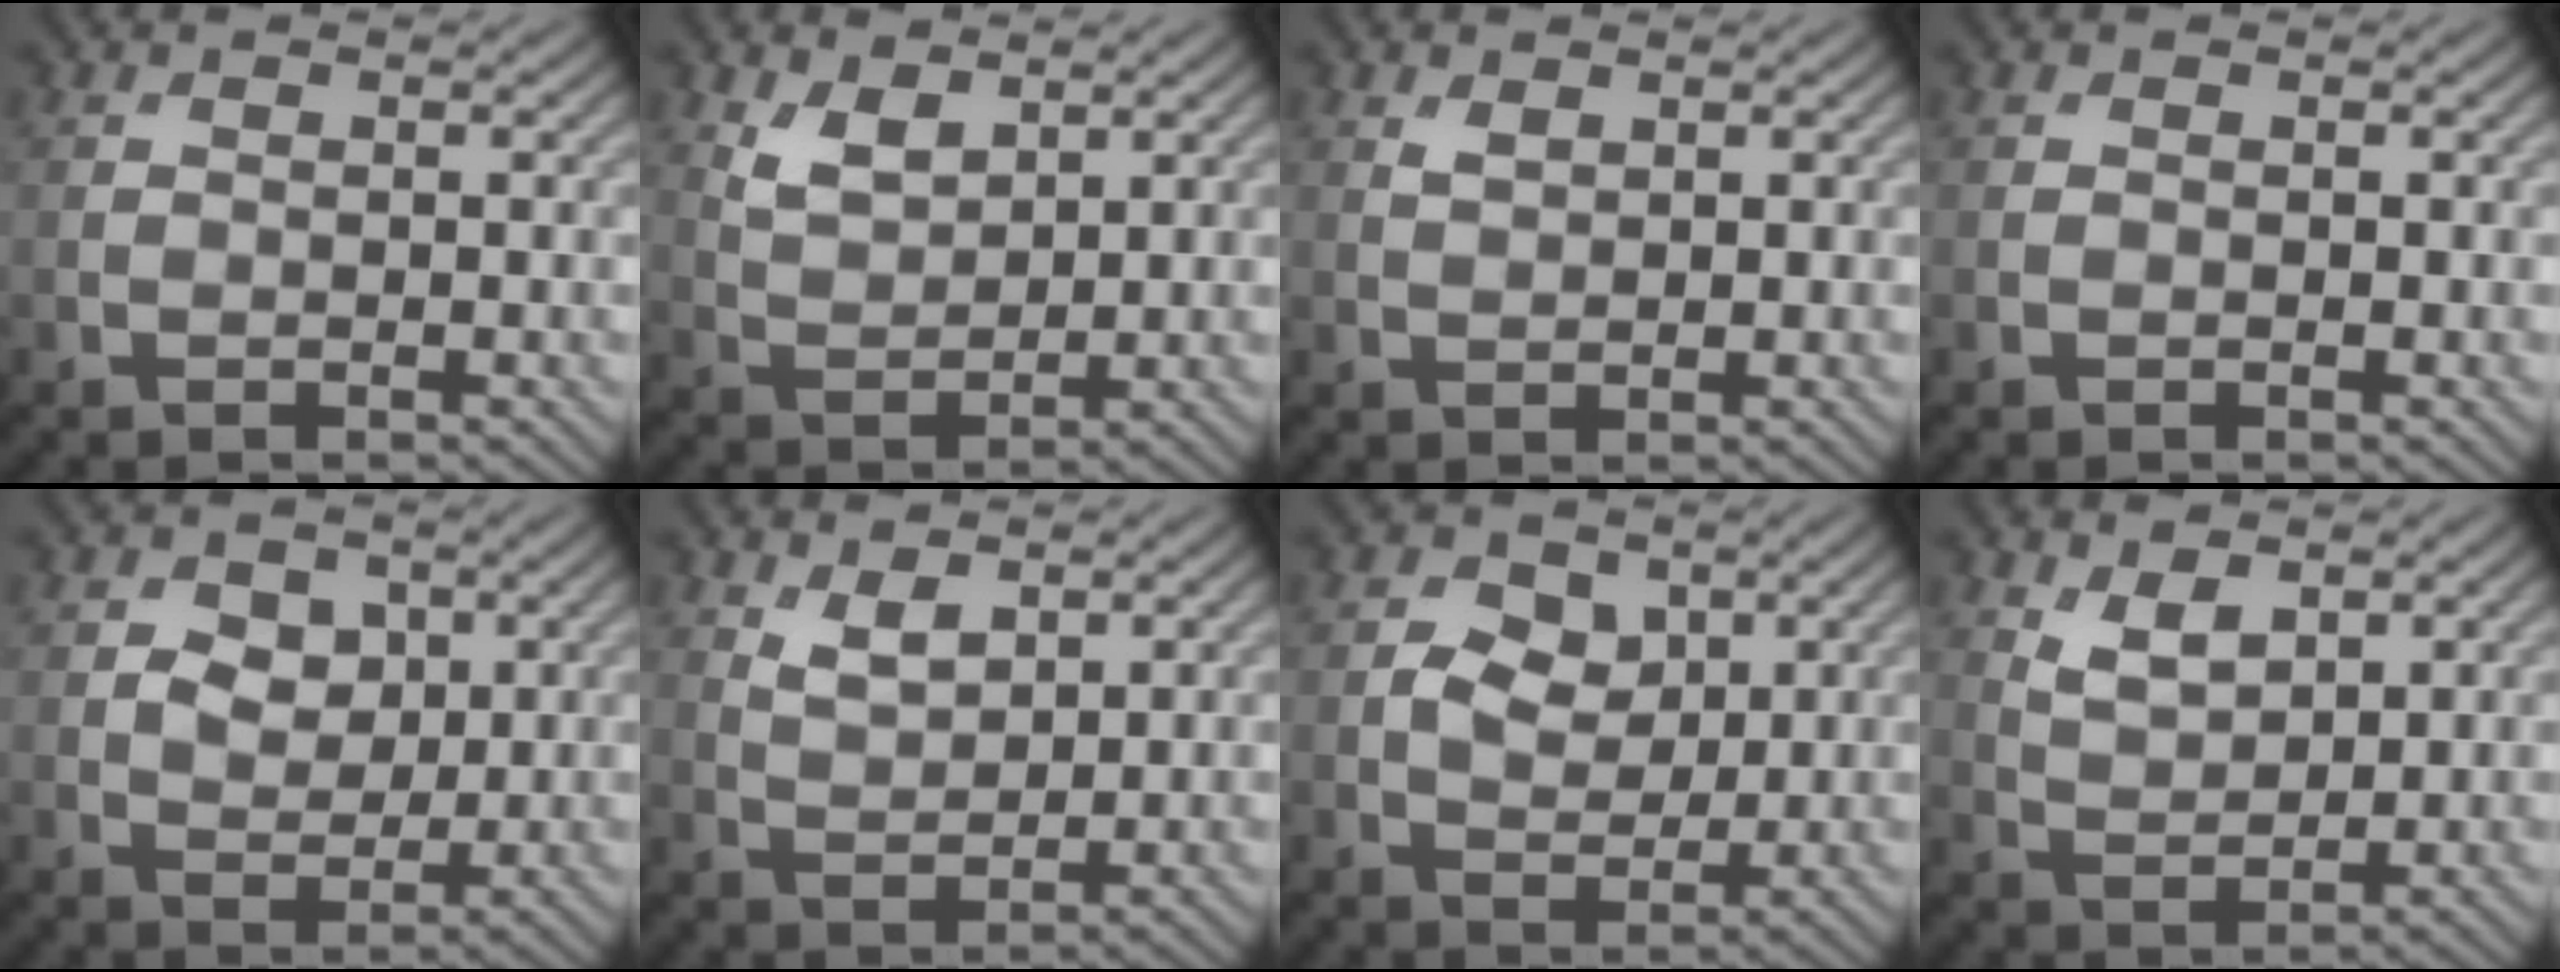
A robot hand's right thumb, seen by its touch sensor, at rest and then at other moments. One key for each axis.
{"total": 3.8, "fx": 2.4, "fy": 1.9, "fz": 2.3, "tx": -0.054, "ty": -0.009, "tz": 0.053}
{"total": 1.2, "fx": 0.8, "fy": 0.6, "fz": 0.7, "tx": -0.019, "ty": -0.002, "tz": 0.019}
{"total": 0.0}
{"total": 3.9, "fx": 1.0, "fy": 3.1, "fz": 2.2, "tx": -0.041, "ty": -0.003, "tz": 0.006}
{"total": 3.1, "fx": 1.9, "fy": 1.5, "fz": 2.0, "tx": -0.045, "ty": -0.006, "tz": 0.042}
{"total": 4.1, "fx": 1.1, "fy": 3.1, "fz": 2.5, "tx": -0.049, "ty": -0.001, "tz": 0.011}
{"total": 3.6, "fx": 2.1, "fy": 1.8, "fz": 2.2, "tx": -0.051, "ty": -0.008, "tz": 0.047}